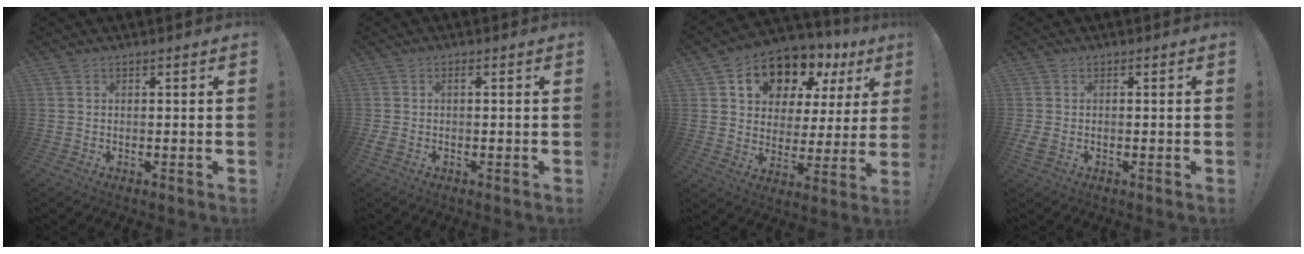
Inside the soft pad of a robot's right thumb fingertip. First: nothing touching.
{"total": 1.5, "force": [-0.2, 0.6, 1.3], "torque": [-0.036, 0.003, -0.005]}
{"total": 13.3, "force": [9.4, 7.8, 5.2], "torque": [-0.081, -0.078, 0.173]}
{"total": 2.1, "force": [-0.2, 1.5, 1.5], "torque": [-0.029, 0.000, -0.003]}